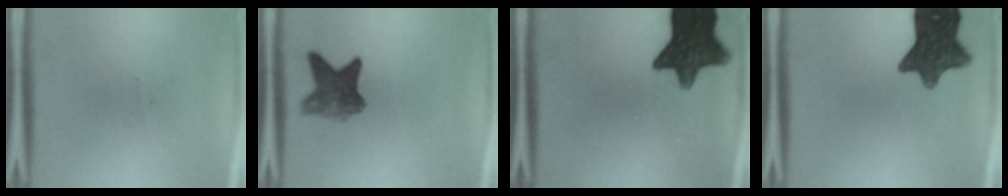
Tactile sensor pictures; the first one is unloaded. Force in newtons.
{"total": 6.1}
{"total": 12.8}
{"total": 11.4}